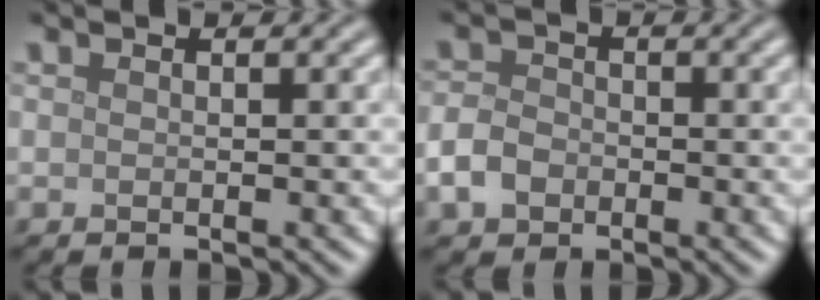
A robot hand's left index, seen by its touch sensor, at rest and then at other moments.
{"total": 2.9, "force": [-1.2, 2.2, 1.4], "torque": [-0.031, 0.000, -0.030]}